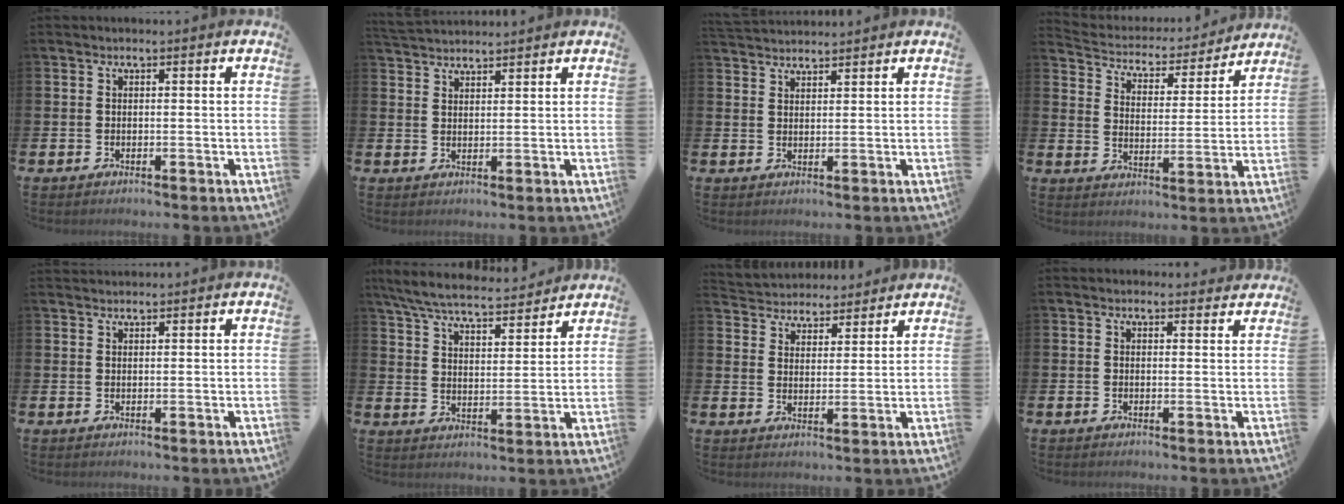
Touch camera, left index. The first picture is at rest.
{"total": 3.0, "force": [3.0, 0.5, 0.1], "torque": [-0.010, -0.011, 0.056]}
{"total": 2.7, "force": [2.7, 0.5, 0.0], "torque": [-0.006, -0.010, 0.050]}
{"total": 4.8, "force": [4.5, 1.6, 0.4], "torque": [-0.030, -0.043, 0.071]}
{"total": 1.3, "force": [1.3, 0.2, 0.0], "torque": [0.007, -0.002, 0.022]}
{"total": 7.1, "force": [6.7, 1.0, 2.0], "torque": [-0.068, -0.040, 0.118]}
{"total": 4.5, "force": [4.3, 1.3, -0.7], "torque": [-0.011, -0.024, 0.077]}
{"total": 1.0, "force": [0.9, 0.4, 0.1], "torque": [0.009, 0.000, 0.015]}